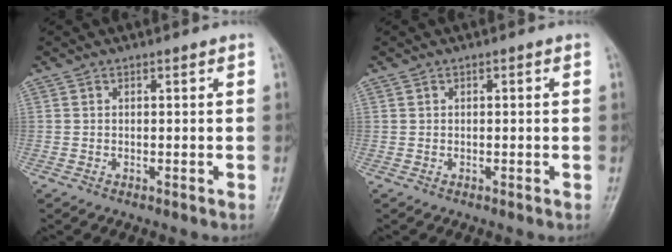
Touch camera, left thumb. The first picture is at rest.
{"total": 0.0}